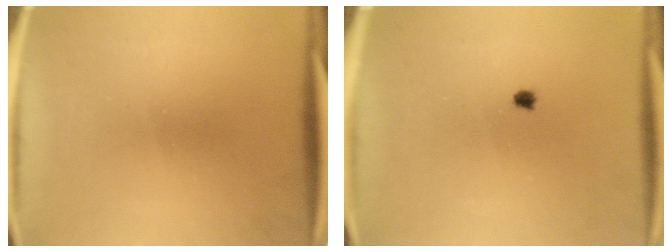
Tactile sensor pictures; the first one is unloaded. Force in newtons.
{"total": 0.6}